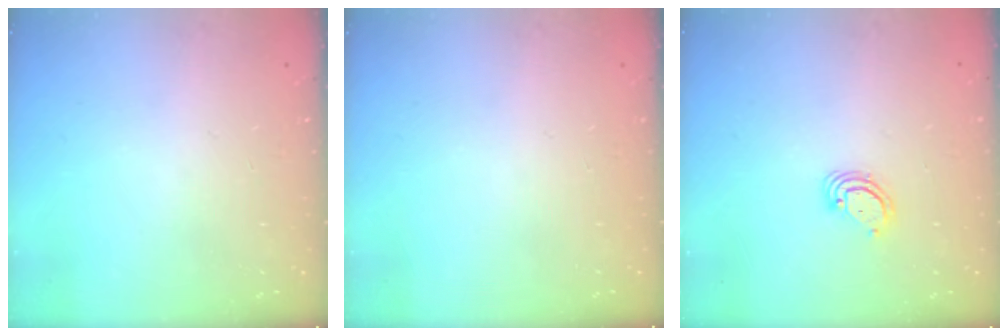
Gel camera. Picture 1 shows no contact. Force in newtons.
{"total": 0.0}
{"total": 3.2, "press": 3.2, "slide": 0.2}